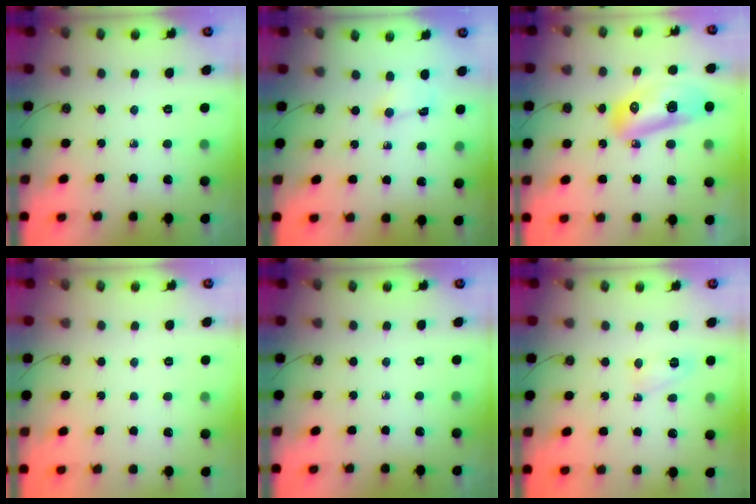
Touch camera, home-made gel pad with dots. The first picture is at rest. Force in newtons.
{"total": 1.5, "press": 1.4, "slide": 0.6}
{"total": 14.0, "press": 13.8, "slide": 1.9}
{"total": 4.9, "press": 2.9, "slide": 4.0}
{"total": 0.0}
{"total": 3.9, "press": 3.9, "slide": 0.7}